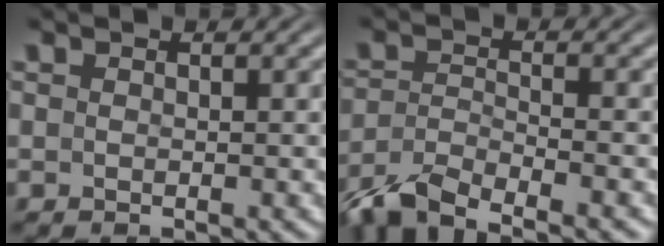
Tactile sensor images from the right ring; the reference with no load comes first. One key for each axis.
{"total": 7.0, "fx": -5.9, "fy": 2.4, "fz": 3.0, "tx": -0.059, "ty": -0.019, "tz": -0.088}